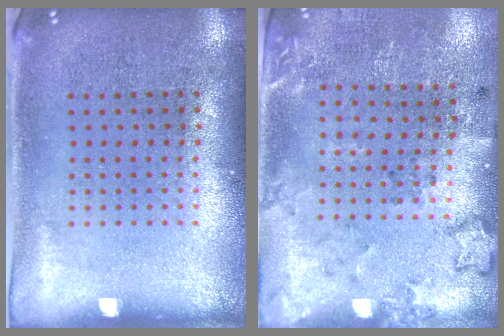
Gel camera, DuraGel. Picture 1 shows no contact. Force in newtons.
{"total": 2.0, "press": 1.4, "slide": 1.4}